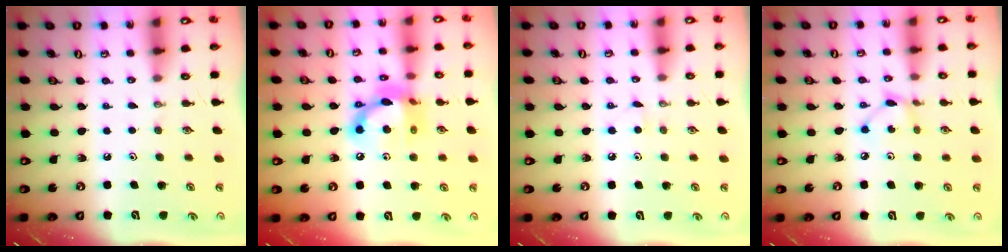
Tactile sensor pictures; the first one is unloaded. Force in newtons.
{"total": 13.4, "press": 13.3, "slide": 0.8}
{"total": 2.9, "press": 2.9, "slide": 0.4}
{"total": 4.3, "press": 4.3, "slide": 0.2}